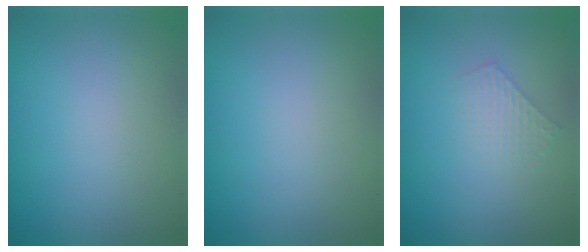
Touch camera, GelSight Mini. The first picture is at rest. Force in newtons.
{"total": 0.0}
{"total": 1.5, "press": 1.5, "slide": 0.3}